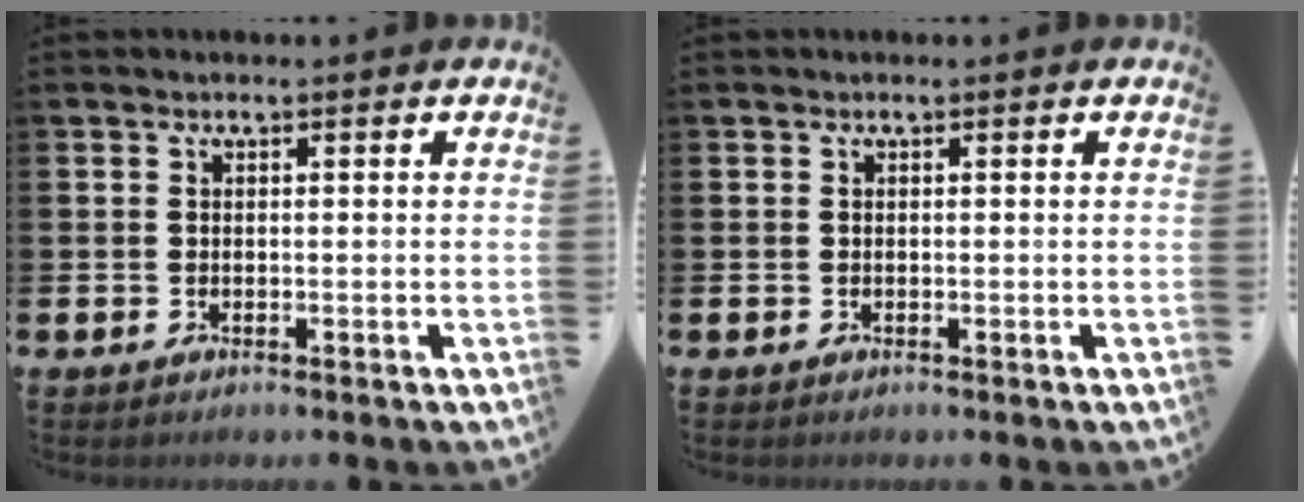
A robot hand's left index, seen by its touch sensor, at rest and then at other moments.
{"total": 0.0}